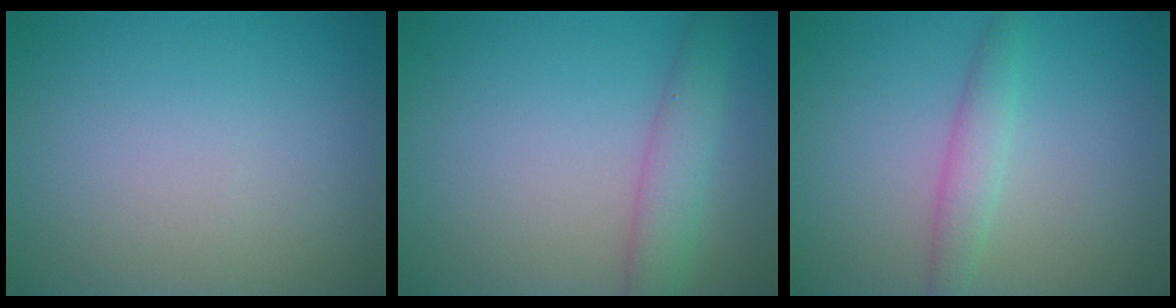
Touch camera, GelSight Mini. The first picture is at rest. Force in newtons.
{"total": 3.1, "press": 3.1, "slide": 0.1}
{"total": 2.2, "press": 2.2, "slide": 0.2}